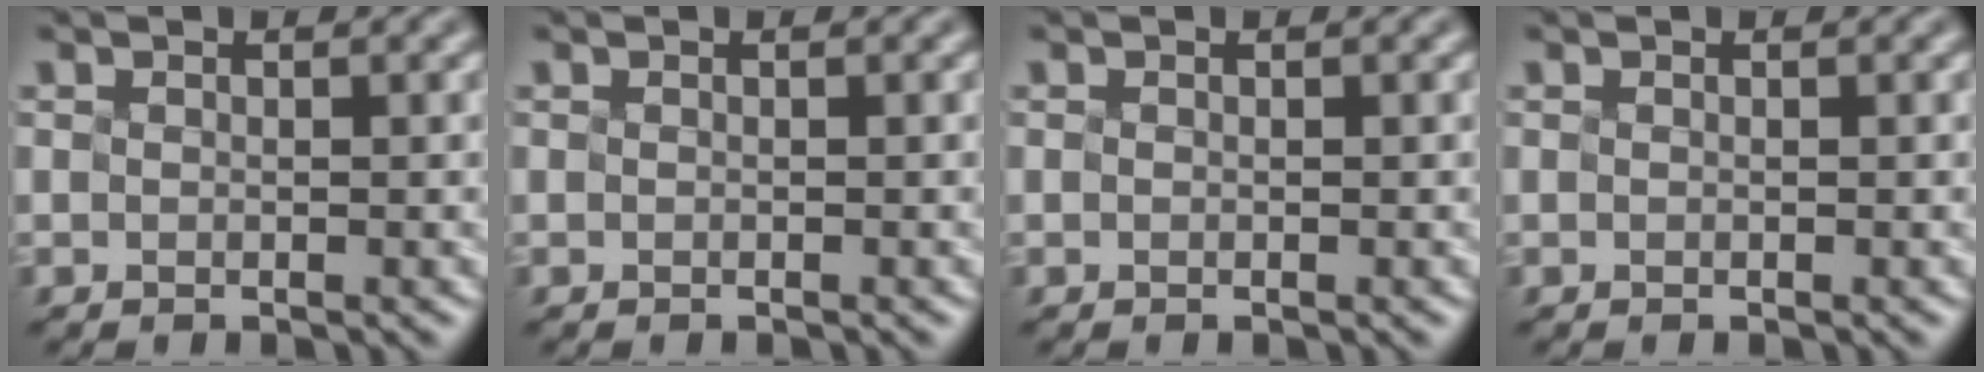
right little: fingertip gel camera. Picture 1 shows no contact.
{"total": 0.0}
{"total": 0.0}
{"total": 0.0}